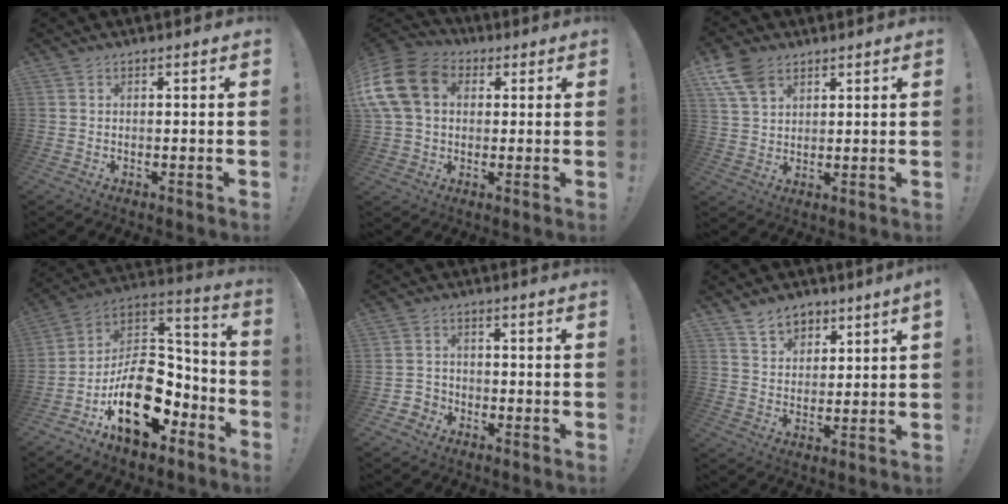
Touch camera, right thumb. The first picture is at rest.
{"total": 17.3, "force": [3.5, 13.1, 10.7], "torque": [-0.209, 0.005, 0.068]}
{"total": 9.1, "force": [5.4, 5.7, 4.6], "torque": [-0.098, -0.017, 0.108]}
{"total": 22.2, "force": [-7.7, 14.4, 15.0], "torque": [-0.230, 0.050, -0.109]}
{"total": 3.6, "force": [-1.8, 3.0, 0.9], "torque": [-0.021, 0.007, -0.033]}
{"total": 6.6, "force": [5.5, 3.2, 1.6], "torque": [-0.030, -0.037, 0.103]}